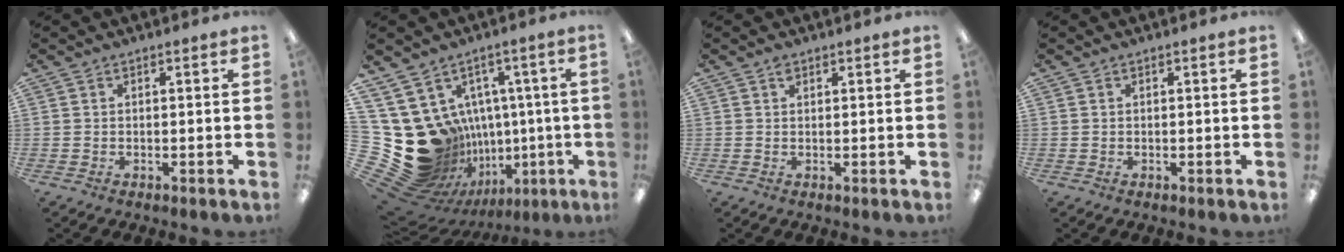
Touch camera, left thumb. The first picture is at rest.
{"total": 20.3, "force": [-0.8, 18.2, 9.1], "torque": [-0.191, -0.039, 0.054]}
{"total": 1.4, "force": [0.9, 0.7, 0.8], "torque": [-0.010, -0.003, 0.015]}
{"total": 0.0}